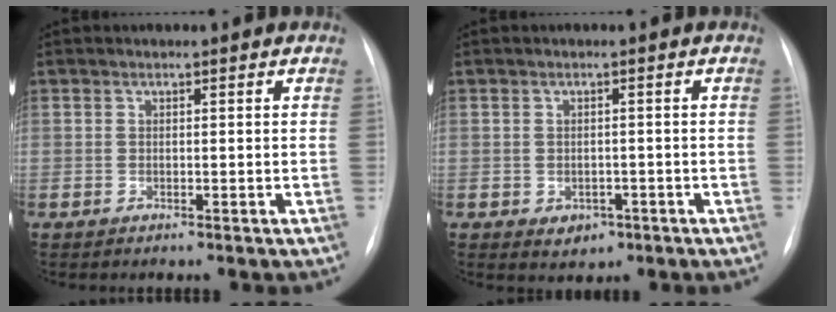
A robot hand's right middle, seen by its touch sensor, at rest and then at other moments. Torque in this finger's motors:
{"motor_torque": [0.28, -0.20, 0.02, 0.01]}